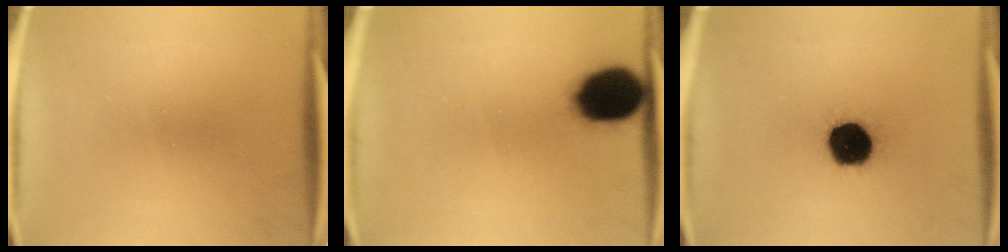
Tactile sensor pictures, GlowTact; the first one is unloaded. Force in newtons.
{"total": 13.4}
{"total": 14.8}